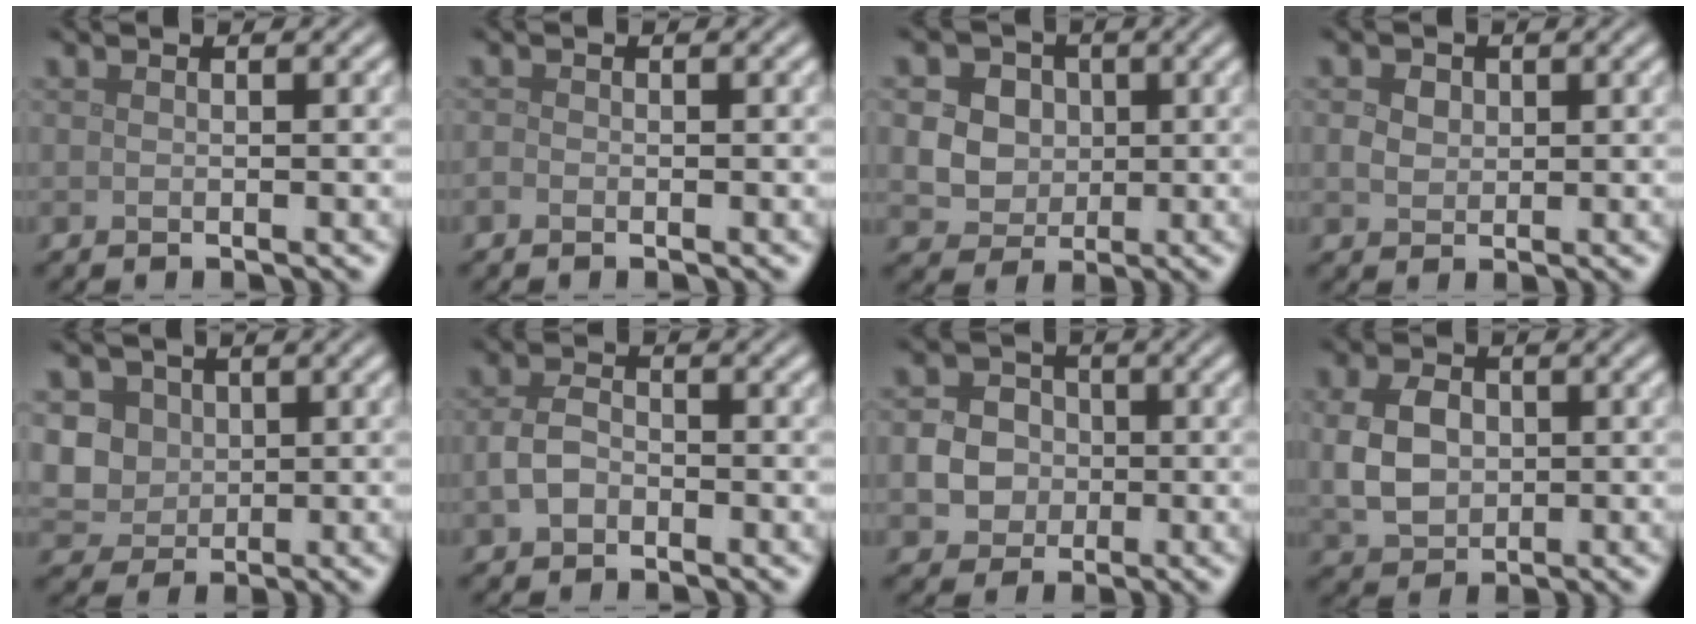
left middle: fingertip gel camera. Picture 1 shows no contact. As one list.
[{"total": 0.5, "force": [-0.4, 0.3, 0.2], "torque": [-0.003, -0.003, -0.008]}, {"total": 8.4, "force": [2.8, 6.7, 4.1], "torque": [-0.070, 0.030, 0.029]}, {"total": 2.1, "force": [0.6, 1.7, 1.0], "torque": [-0.020, 0.005, 0.006]}, {"total": 6.0, "force": [1.1, 5.2, 2.6], "torque": [-0.055, 0.014, 0.017]}, {"total": 2.3, "force": [-0.8, 1.6, 1.5], "torque": [-0.034, 0.002, -0.020]}, {"total": 3.8, "force": [-0.6, 3.4, 1.5], "torque": [-0.013, 0.001, -0.019]}, {"total": 4.9, "force": [0.2, 3.6, 3.2], "torque": [-0.071, 0.002, 0.002]}]